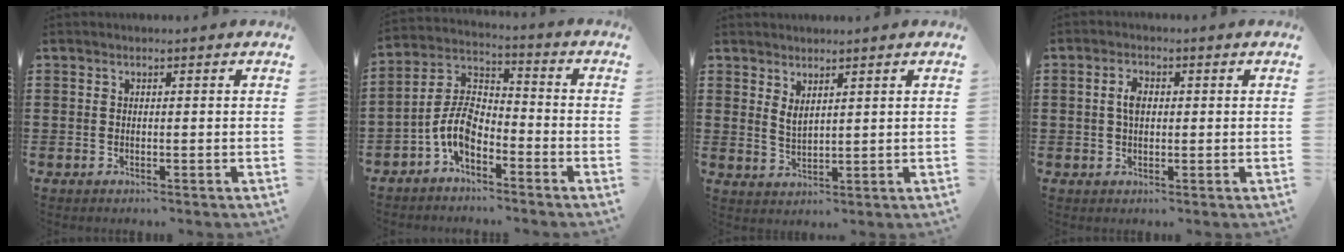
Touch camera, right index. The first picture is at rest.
{"total": 7.7, "force": [-4.1, 3.8, 5.3], "torque": [-0.137, -0.004, -0.088]}
{"total": 2.3, "force": [1.9, 0.7, 1.1], "torque": [-0.026, 0.003, 0.036]}
{"total": 3.4, "force": [0.4, 1.9, 2.7], "torque": [-0.057, 0.010, 0.006]}